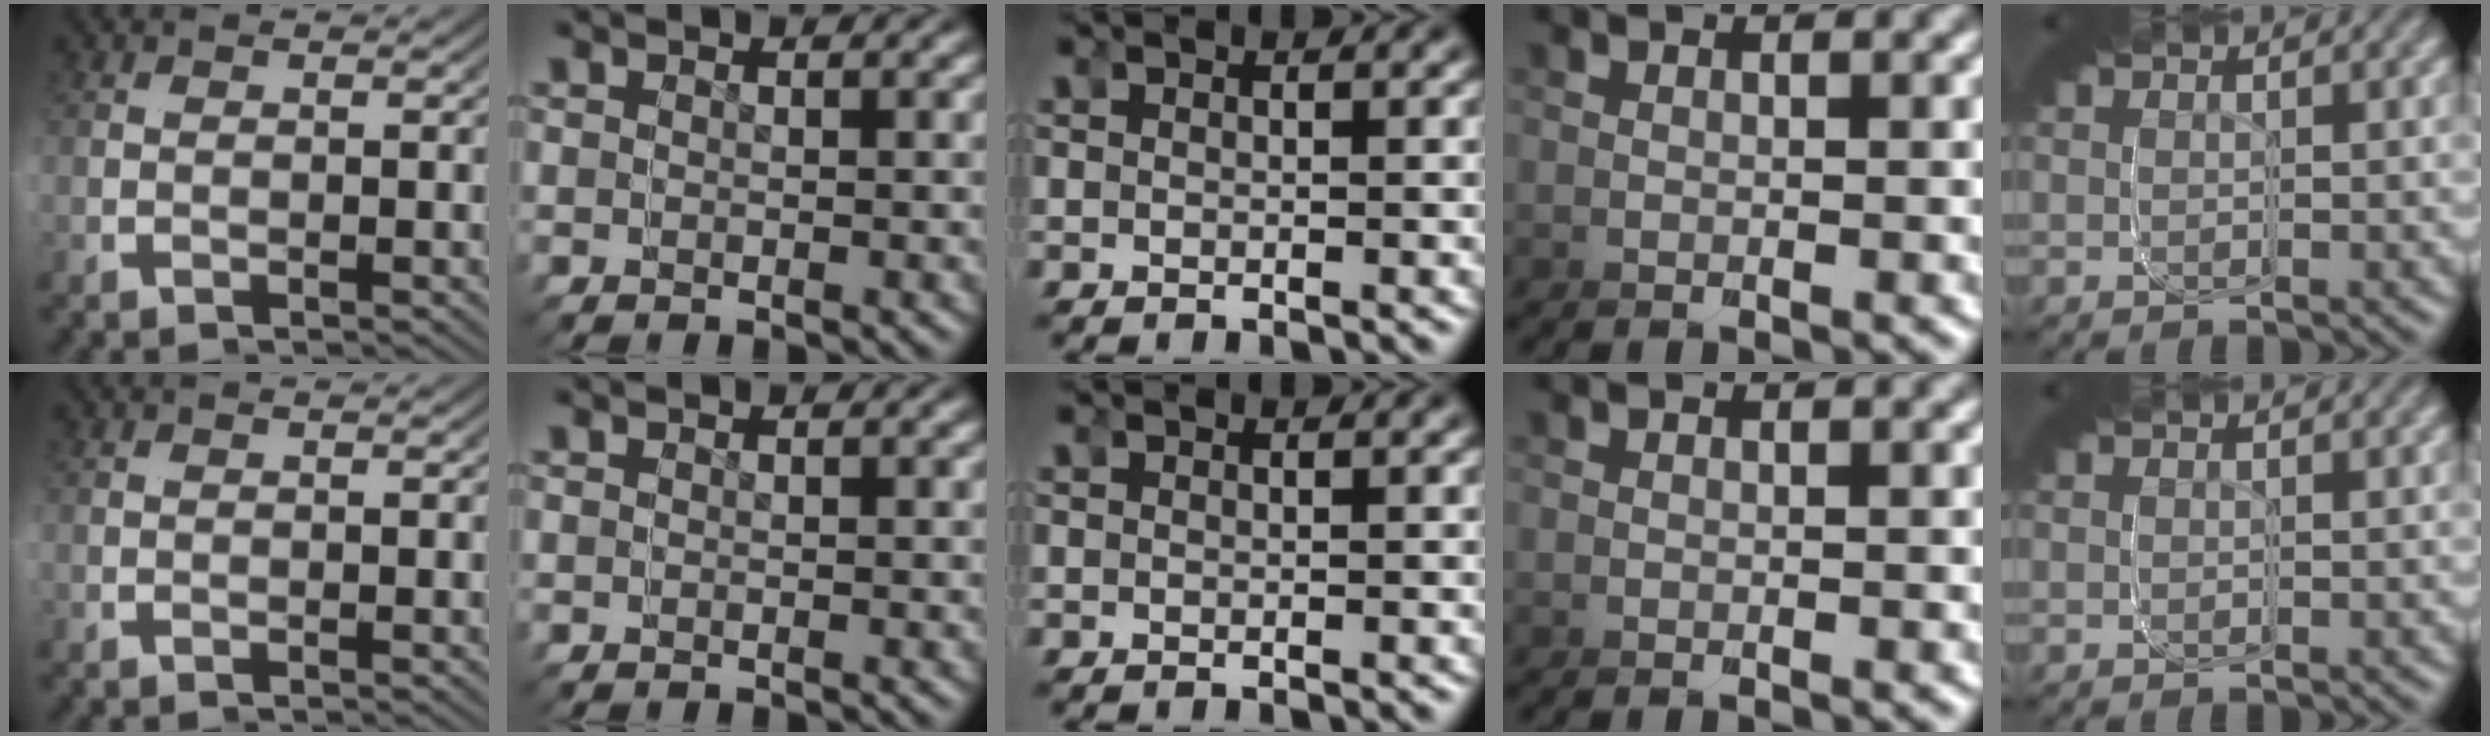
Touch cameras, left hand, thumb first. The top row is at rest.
{}